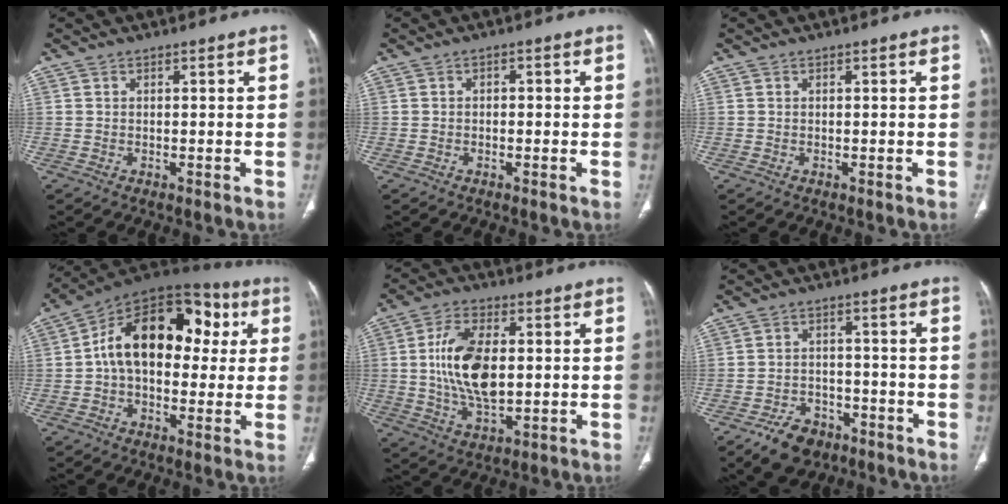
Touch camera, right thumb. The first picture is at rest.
{"total": 1.1, "force": [-0.2, 0.8, 0.7], "torque": [-0.002, 0.004, -0.009]}
{"total": 0.0}
{"total": 21.0, "force": [3.4, 13.2, 16.0], "torque": [-0.214, 0.038, 0.040]}
{"total": 14.1, "force": [1.4, 8.0, 11.6], "torque": [-0.204, -0.004, 0.029]}
{"total": 8.1, "force": [-5.2, 5.2, 3.4], "torque": [-0.040, 0.031, -0.081]}